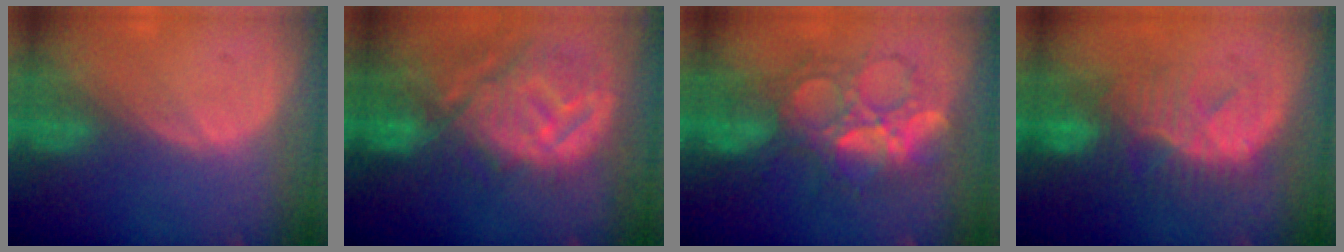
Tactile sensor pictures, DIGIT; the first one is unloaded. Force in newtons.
{"total": 12.7, "press": 11.3, "slide": 5.9}
{"total": 9.1, "press": 9.1, "slide": 0.6}
{"total": 9.6, "press": 9.0, "slide": 3.3}